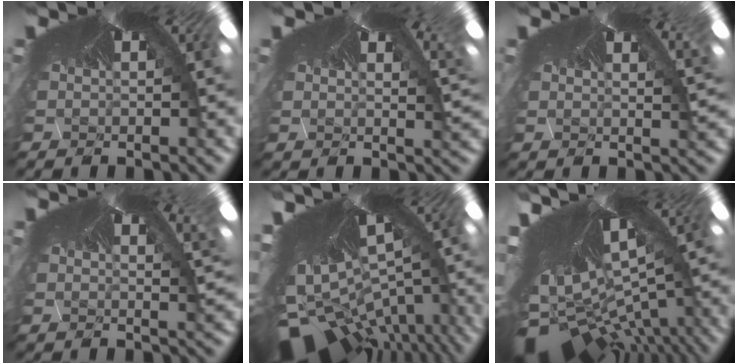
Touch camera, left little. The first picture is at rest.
{"total": 3.0, "force": [2.5, 0.9, 1.3], "torque": [-0.019, 0.014, 0.036]}
{"total": 2.2, "force": [2.0, 0.5, 0.8], "torque": [-0.019, 0.014, 0.022]}
{"total": 2.5, "force": [2.2, 0.5, 0.9], "torque": [-0.014, 0.011, 0.027]}
{"total": 8.7, "force": [-8.7, 0.0, 0.3], "torque": [-0.017, -0.113, -0.088]}
{"total": 7.7, "force": [-7.5, 0.5, 1.9], "torque": [-0.043, -0.110, -0.075]}